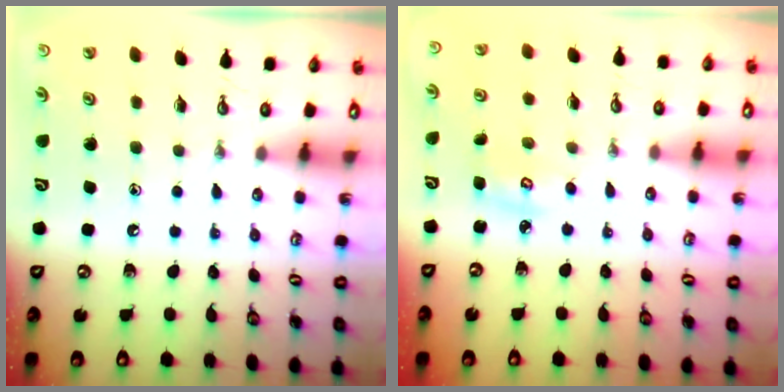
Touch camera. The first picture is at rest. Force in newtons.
{"total": 2.8, "press": 2.8, "slide": 0.1}